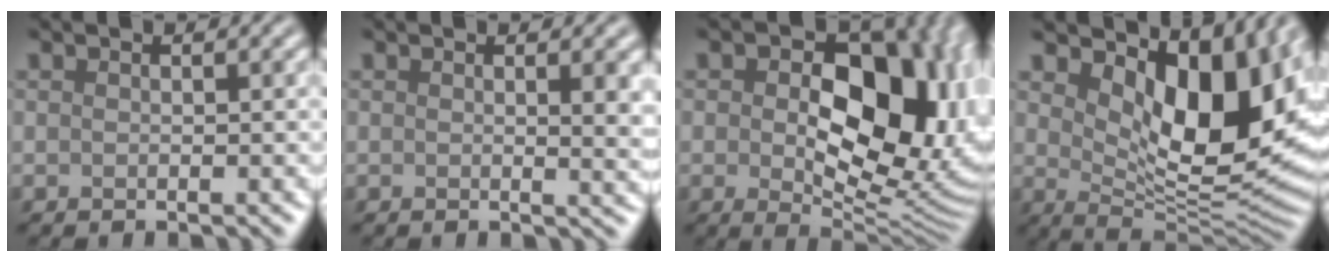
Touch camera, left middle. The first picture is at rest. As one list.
[{"total": 2.7, "force": [0.6, 0.8, 2.5], "torque": [-0.022, -0.003, 0.007]}, {"total": 15.9, "force": [1.9, 9.7, 12.4], "torque": [-0.154, -0.005, 0.040]}, {"total": 12.2, "force": [4.5, 5.7, 9.8], "torque": [-0.143, -0.012, 0.084]}]